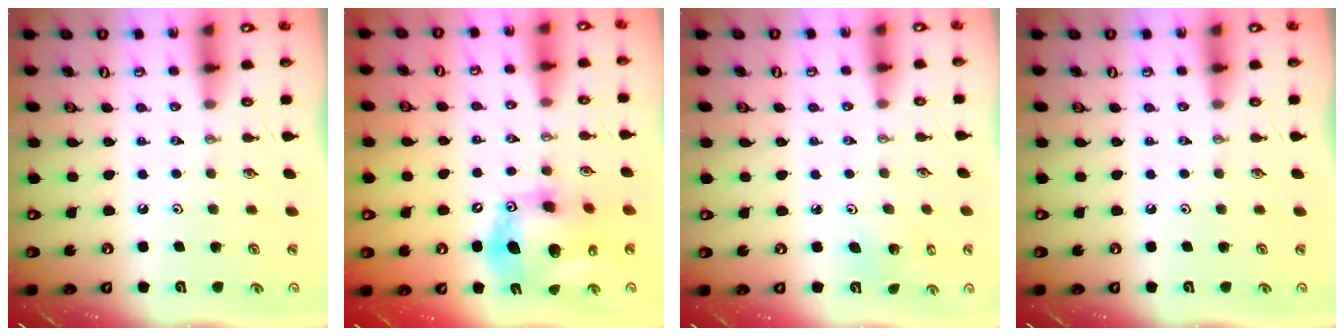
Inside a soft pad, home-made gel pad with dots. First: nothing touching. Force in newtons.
{"total": 17.1, "press": 16.9, "slide": 2.8}
{"total": 2.7, "press": 2.7, "slide": 0.2}
{"total": 0.0}